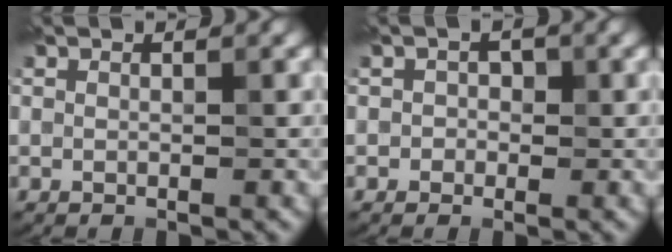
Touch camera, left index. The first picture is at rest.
{"total": 1.2, "force": [-0.3, 1.2, 0.1], "torque": [0.020, 0.007, -0.012]}